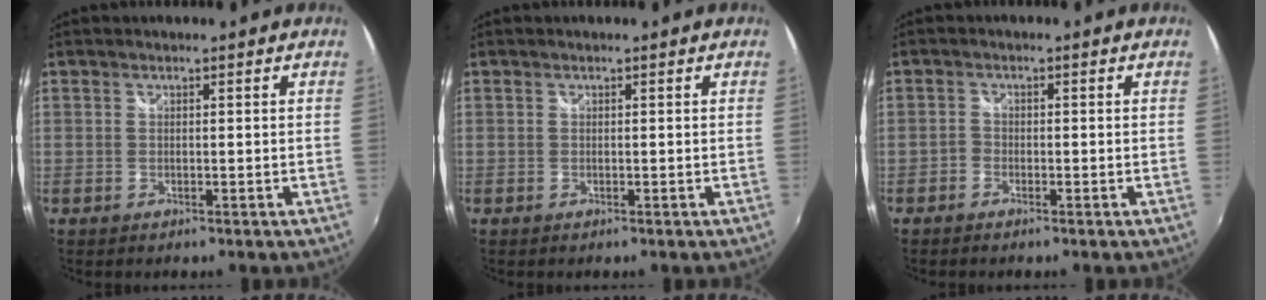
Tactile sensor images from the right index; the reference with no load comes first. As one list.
[{"total": 0.0}, {"total": 1.5, "force": [-1.2, 0.8, 0.3], "torque": [-0.013, -0.001, -0.028]}]